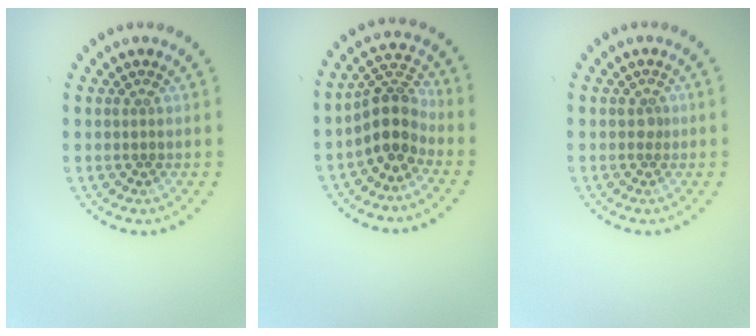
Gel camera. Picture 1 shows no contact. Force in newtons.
{"total": 3.9, "press": 3.0, "slide": 2.4}
{"total": 0.8, "press": 0.6, "slide": 0.5}